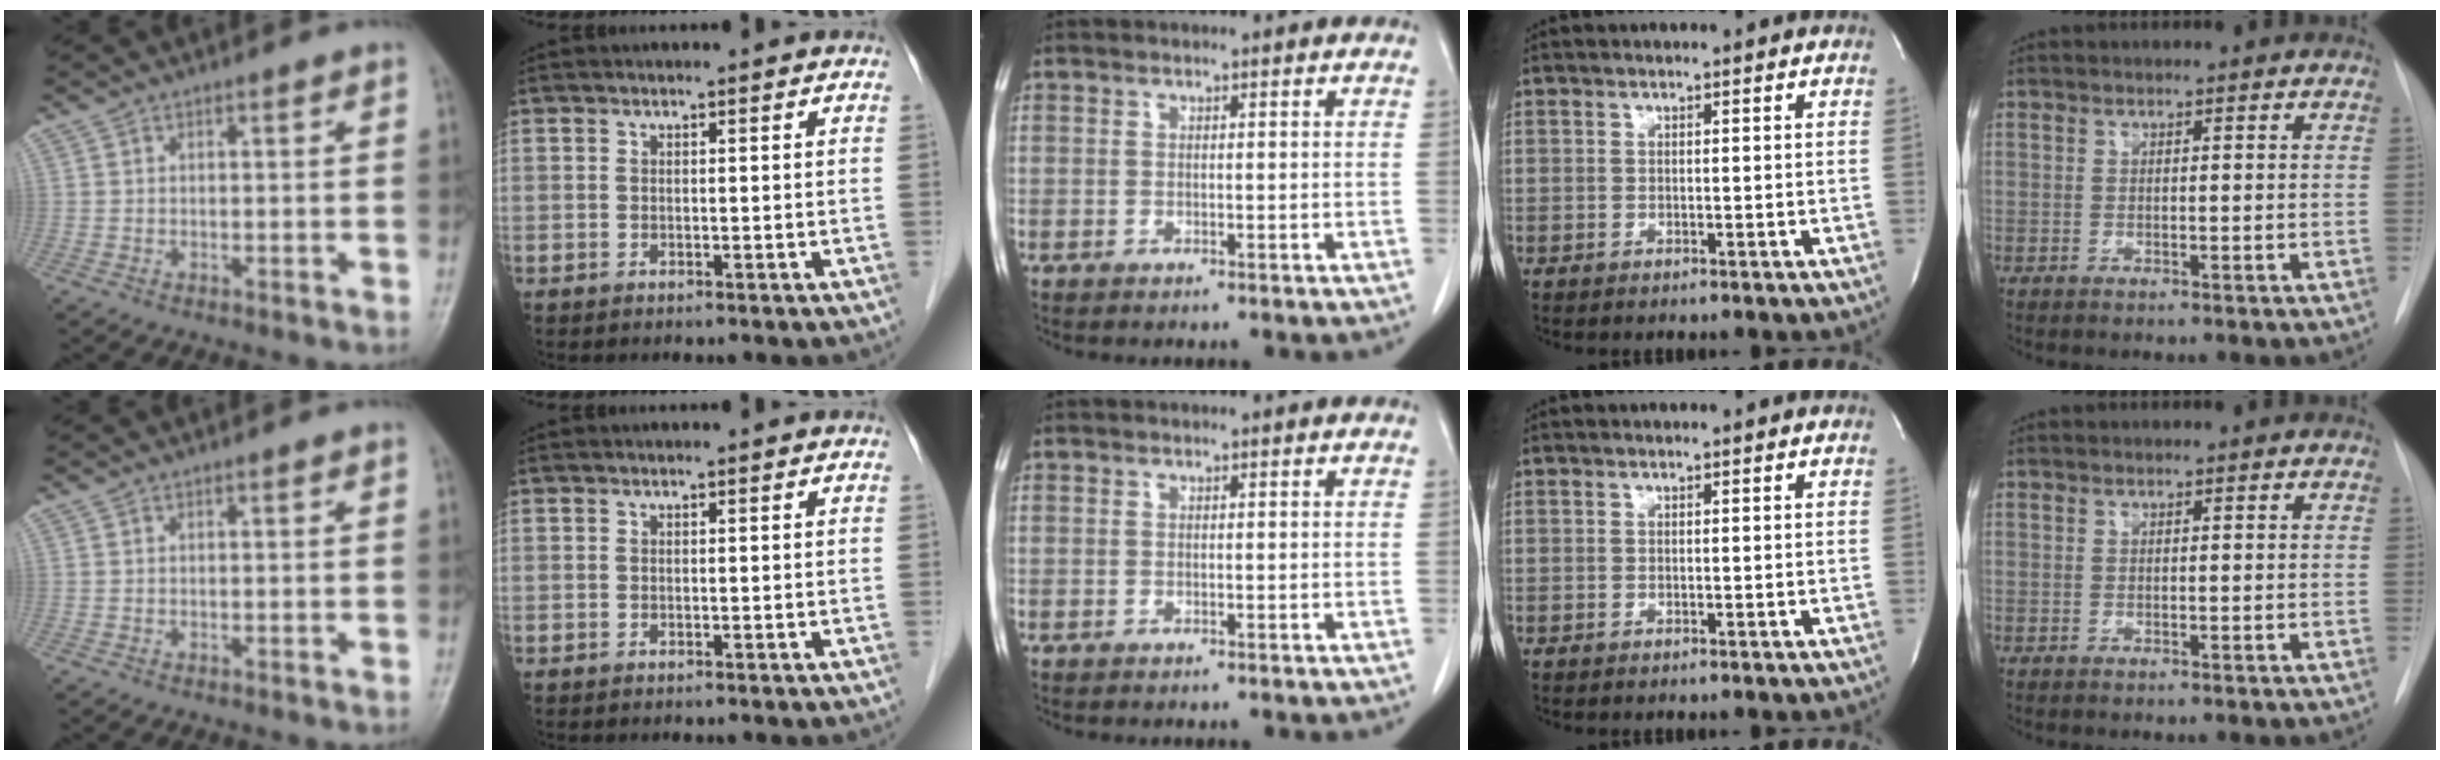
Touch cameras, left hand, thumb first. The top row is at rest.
{}